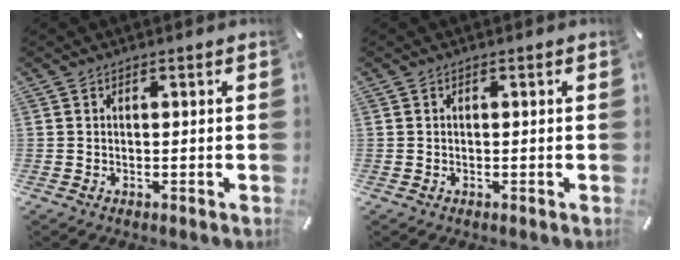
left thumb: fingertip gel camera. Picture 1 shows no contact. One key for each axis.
{"total": 0.0}